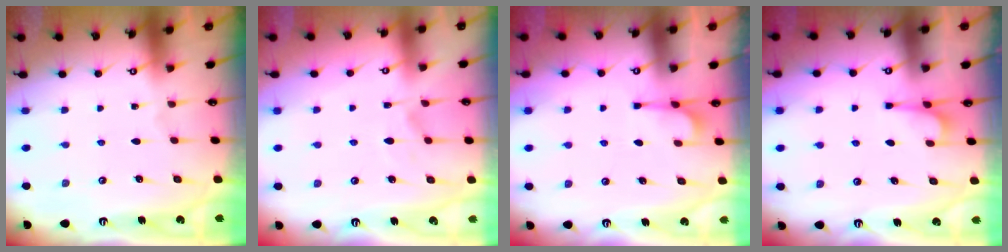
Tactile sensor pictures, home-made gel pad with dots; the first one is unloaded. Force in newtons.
{"total": 1.9, "press": 1.4, "slide": 1.2}
{"total": 2.5, "press": 2.2, "slide": 1.2}
{"total": 2.1, "press": 2.0, "slide": 0.7}